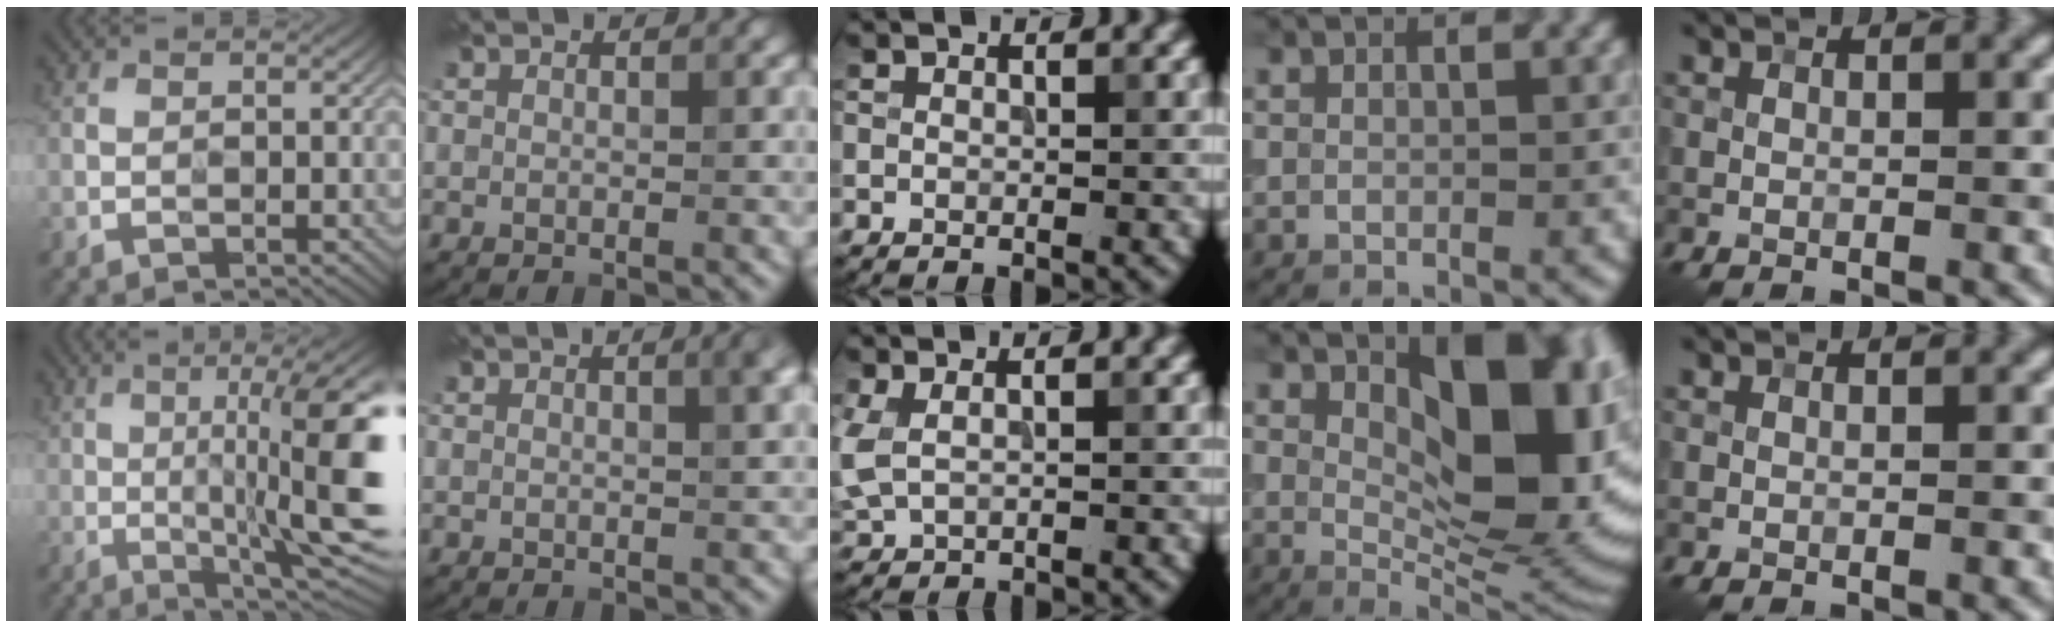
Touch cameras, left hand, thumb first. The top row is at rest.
{"thumb": {"total": 16.8, "force": [0.7, 3.6, 16.3], "torque": [-0.215, 0.031, 0.018]}, "index": {"total": 2.7, "force": [0.7, 0.7, 2.5], "torque": [-0.020, 0.009, 0.006]}, "middle": {"total": 1.5, "force": [0.5, 0.8, 1.2], "torque": [-0.033, 0.003, 0.013]}, "ring": {"total": 12.2, "force": [3.0, 5.8, 10.3], "torque": [-0.123, -0.001, 0.048]}}